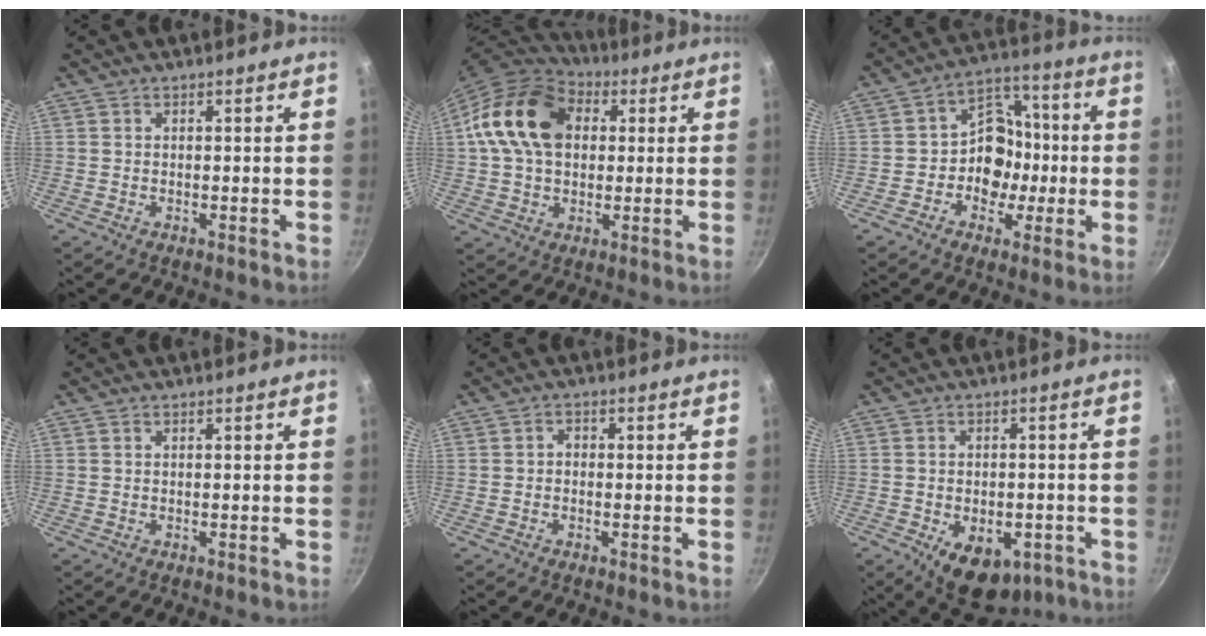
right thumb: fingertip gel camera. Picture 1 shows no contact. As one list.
[{"total": 17.6, "force": [3.4, 12.9, 11.6], "torque": [-0.190, 0.019, 0.045]}, {"total": 11.5, "force": [-1.3, 9.4, 6.4], "torque": [-0.036, 0.033, -0.034]}, {"total": 0.0}, {"total": 1.4, "force": [-0.4, 1.1, 0.7], "torque": [-0.009, 0.008, -0.009]}, {"total": 11.6, "force": [-4.6, 7.1, 8.0], "torque": [-0.080, 0.005, -0.048]}]